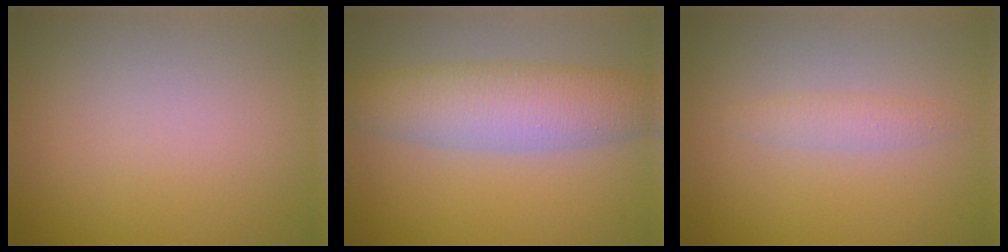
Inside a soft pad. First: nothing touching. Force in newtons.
{"total": 5.8, "press": 5.8, "slide": 0.2}
{"total": 1.3, "press": 1.3, "slide": 0.1}